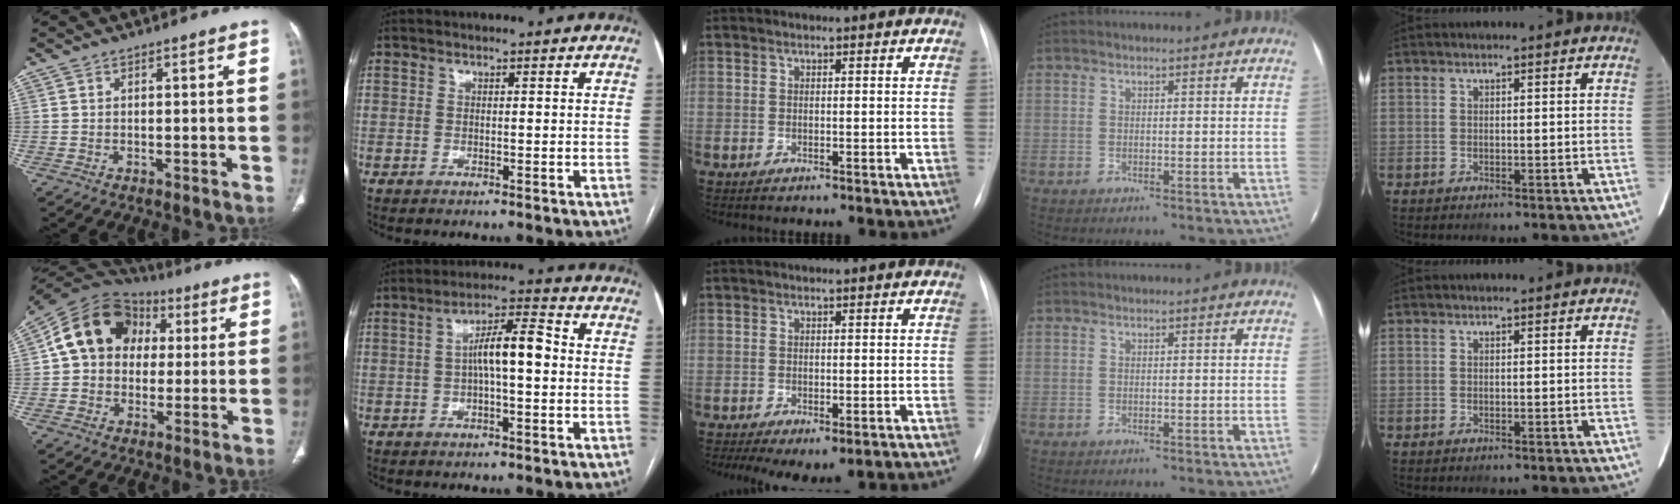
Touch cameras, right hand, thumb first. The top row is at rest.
{"thumb": {"total": 15.6, "force": [2.8, 12.9, 8.5], "torque": [-0.127, 0.029, 0.039]}, "index": {"total": 7.6, "force": [0.0, 1.6, 7.5], "torque": [-0.135, 0.025, -0.003]}, "middle": {"total": 5.8, "force": [-3.5, 2.5, 3.9], "torque": [-0.053, -0.009, -0.049]}}